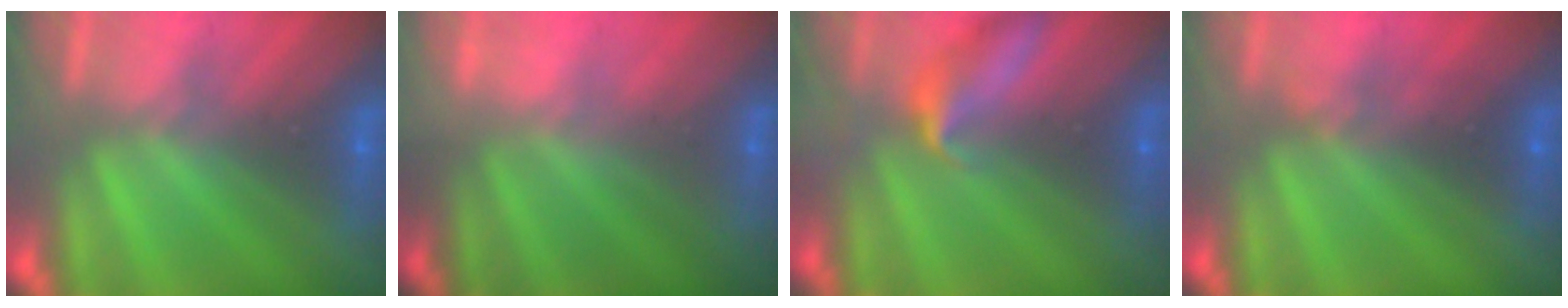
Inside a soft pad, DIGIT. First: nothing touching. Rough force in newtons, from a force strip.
{"total": 2.2}
{"total": 8.0}
{"total": 2.3}